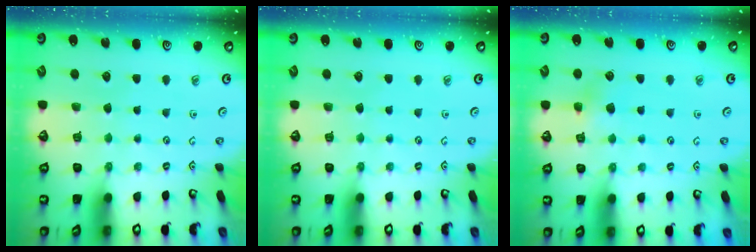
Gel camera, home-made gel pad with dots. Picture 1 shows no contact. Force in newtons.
{"total": 0.0}
{"total": 4.6, "press": 4.6, "slide": 0.5}